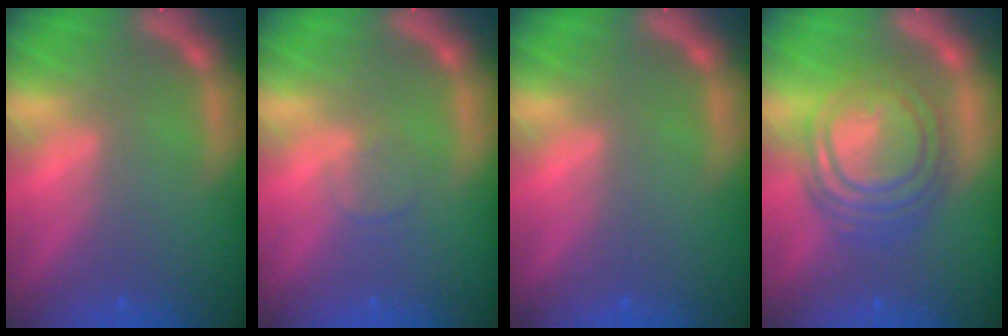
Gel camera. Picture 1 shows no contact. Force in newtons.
{"total": 1.4}
{"total": 0.0}
{"total": 10.0}